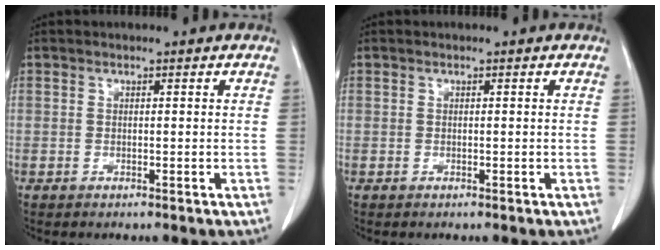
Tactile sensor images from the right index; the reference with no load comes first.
{"total": 0.0}